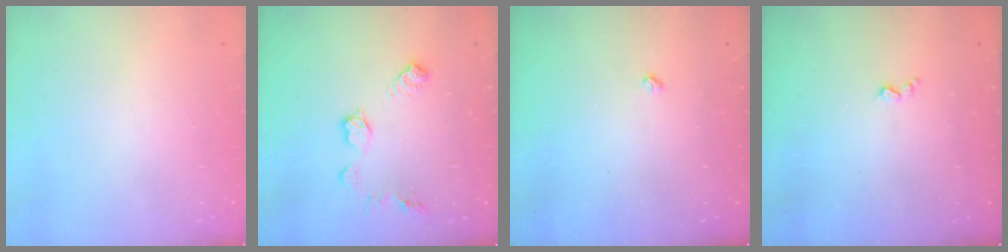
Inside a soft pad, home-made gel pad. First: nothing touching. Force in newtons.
{"total": 9.0, "press": 9.0, "slide": 0.4}
{"total": 2.5, "press": 2.4, "slide": 0.5}
{"total": 3.0, "press": 2.9, "slide": 0.6}